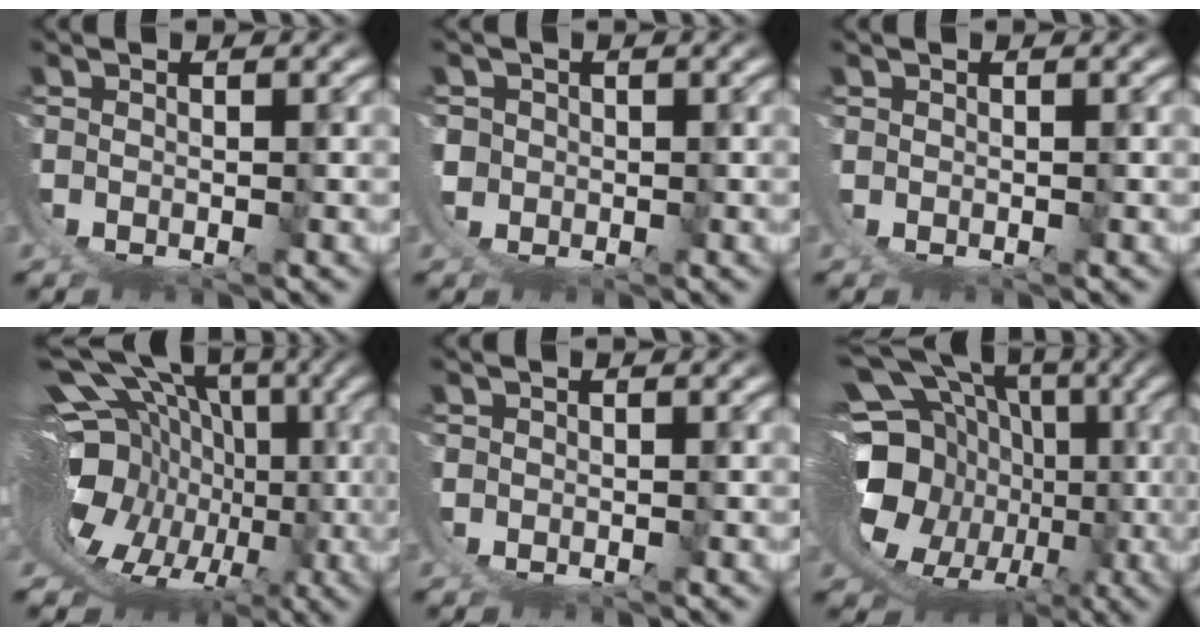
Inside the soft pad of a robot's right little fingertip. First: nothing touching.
{"total": 4.5, "force": [0.0, 4.2, 1.5], "torque": [-0.052, -0.023, 0.005]}
{"total": 0.6, "force": [0.6, -0.2, 0.0], "torque": [0.000, 0.005, 0.010]}
{"total": 16.7, "force": [-1.0, 11.8, 11.8], "torque": [-0.194, -0.040, -0.001]}
{"total": 1.0, "force": [0.2, 1.0, 0.1], "torque": [-0.012, -0.002, 0.005]}
{"total": 20.0, "force": [-0.4, 15.1, 13.1], "torque": [-0.215, -0.026, -0.008]}